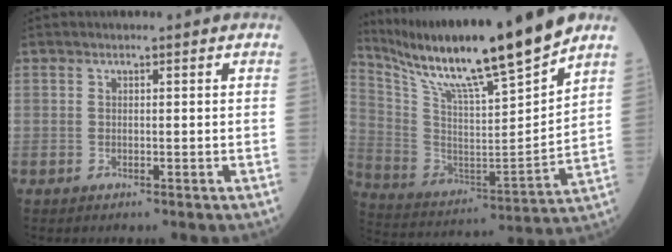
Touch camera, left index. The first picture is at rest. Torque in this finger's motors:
{"motor_torque": [1.01, -1.13, 0.41, 0.19]}